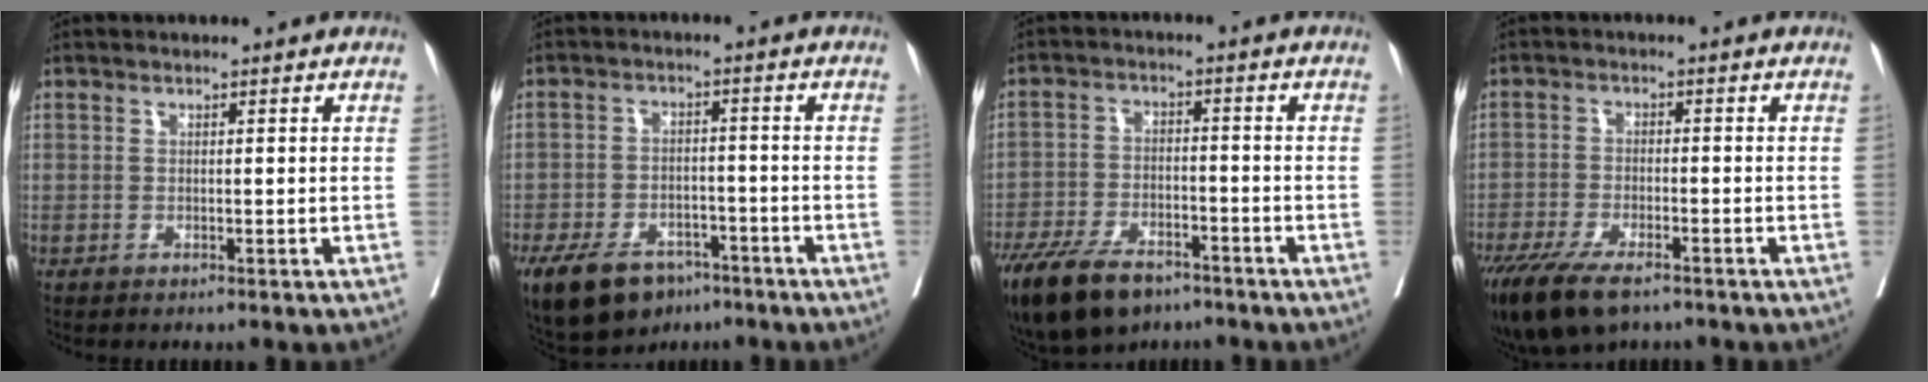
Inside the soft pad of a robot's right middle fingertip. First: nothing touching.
{"total": 12.4, "force": [-8.3, 6.9, 6.1], "torque": [-0.120, 0.001, -0.131]}
{"total": 12.4, "force": [-9.1, 5.1, 6.7], "torque": [-0.124, -0.017, -0.154]}
{"total": 10.7, "force": [-7.7, 3.7, 6.4], "torque": [-0.110, -0.018, -0.126]}